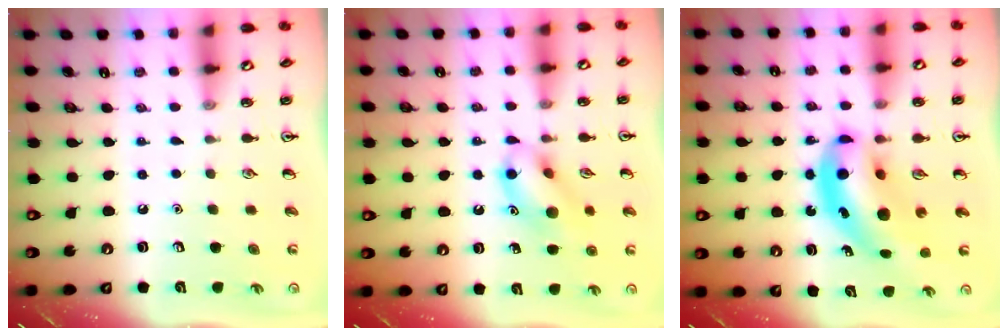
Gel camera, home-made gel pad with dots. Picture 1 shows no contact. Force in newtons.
{"total": 12.8, "press": 12.7, "slide": 1.1}
{"total": 12.0, "press": 11.5, "slide": 3.5}